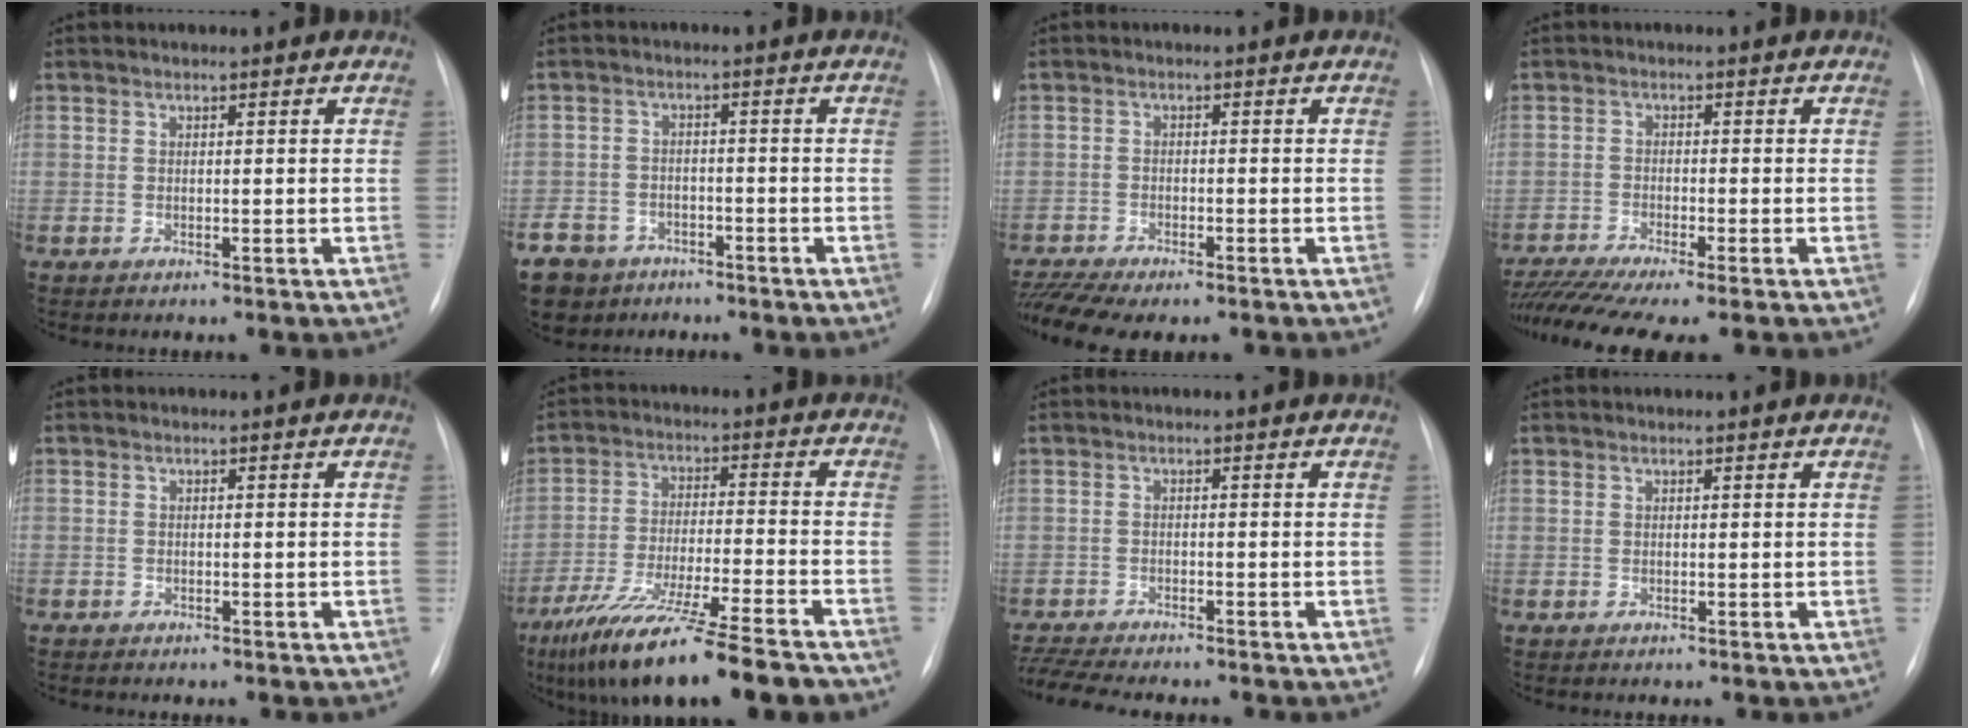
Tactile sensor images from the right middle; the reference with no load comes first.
{"total": 11.5, "force": [-7.8, 7.8, 3.2], "torque": [-0.097, -0.005, -0.120]}
{"total": 8.3, "force": [-6.9, 1.8, 4.2], "torque": [-0.079, -0.002, -0.108]}
{"total": 9.5, "force": [-7.9, -0.4, 5.2], "torque": [-0.089, -0.019, -0.127]}
{"total": 1.1, "force": [-0.9, 0.5, 0.2], "torque": [-0.005, 0.002, -0.013]}
{"total": 18.0, "force": [-13.8, 0.6, 11.5], "torque": [-0.195, -0.045, -0.228]}
{"total": 9.3, "force": [-8.3, 1.0, 4.0], "torque": [-0.072, -0.010, -0.128]}
{"total": 0.0}